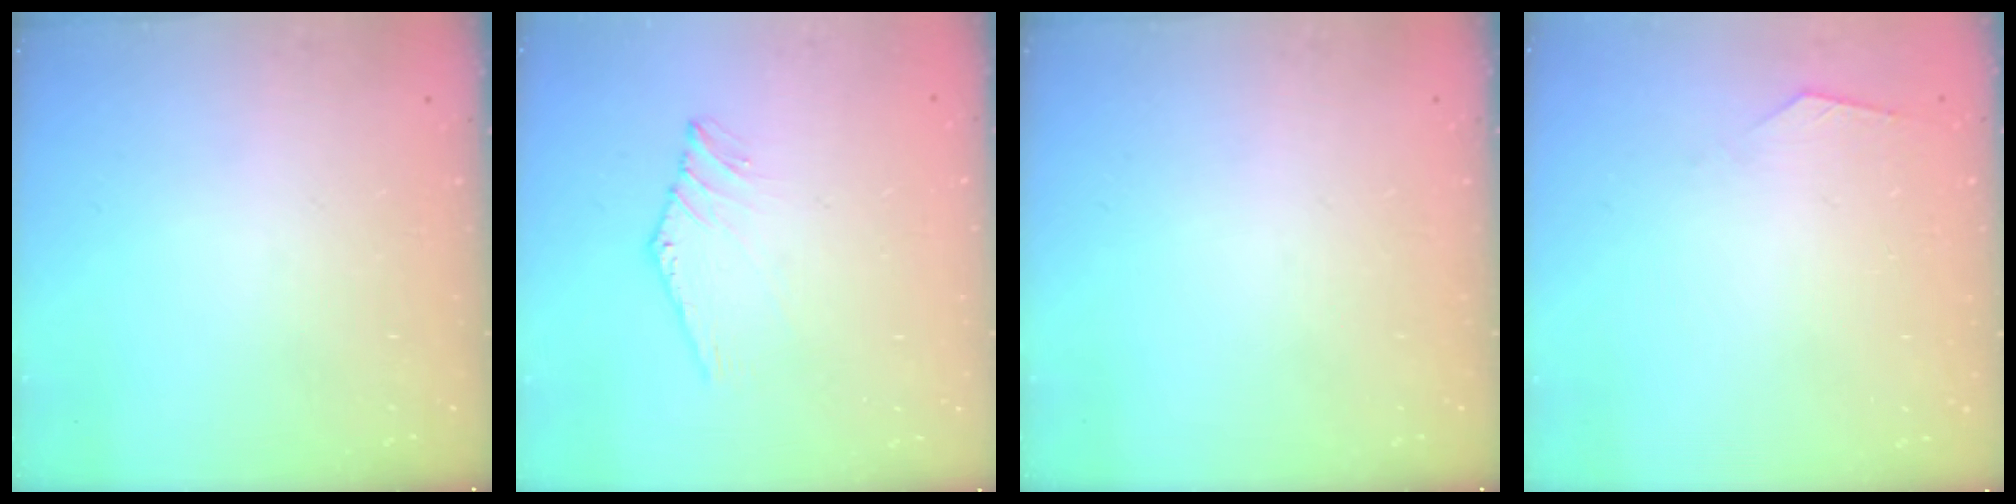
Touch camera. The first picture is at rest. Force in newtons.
{"total": 0.9, "press": 0.8, "slide": 0.3}
{"total": 0.0}
{"total": 1.1, "press": 1.1, "slide": 0.3}